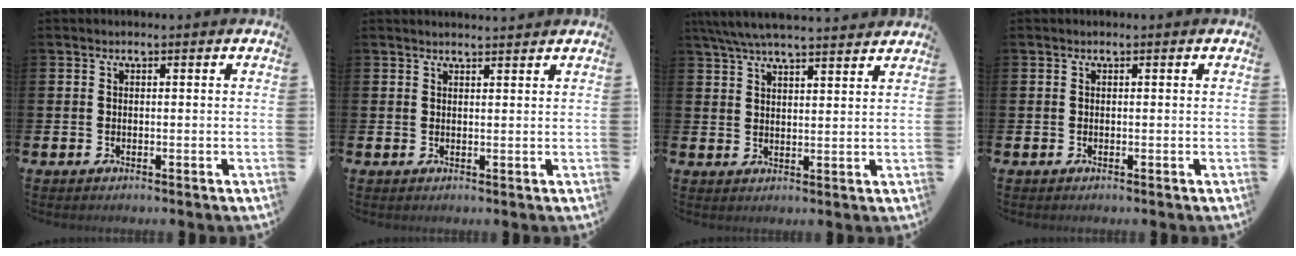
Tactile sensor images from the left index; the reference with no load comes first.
{"total": 1.6, "force": [1.6, 0.0, 0.1], "torque": [0.009, -0.010, 0.026]}
{"total": 6.0, "force": [5.6, 0.3, 1.9], "torque": [-0.058, -0.019, 0.104]}
{"total": 0.0}